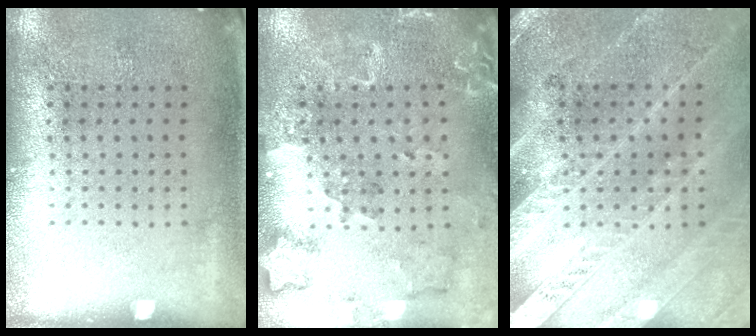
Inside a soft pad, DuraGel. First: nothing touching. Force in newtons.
{"total": 1.8, "press": 1.7, "slide": 0.3}
{"total": 3.3, "press": 2.8, "slide": 1.7}